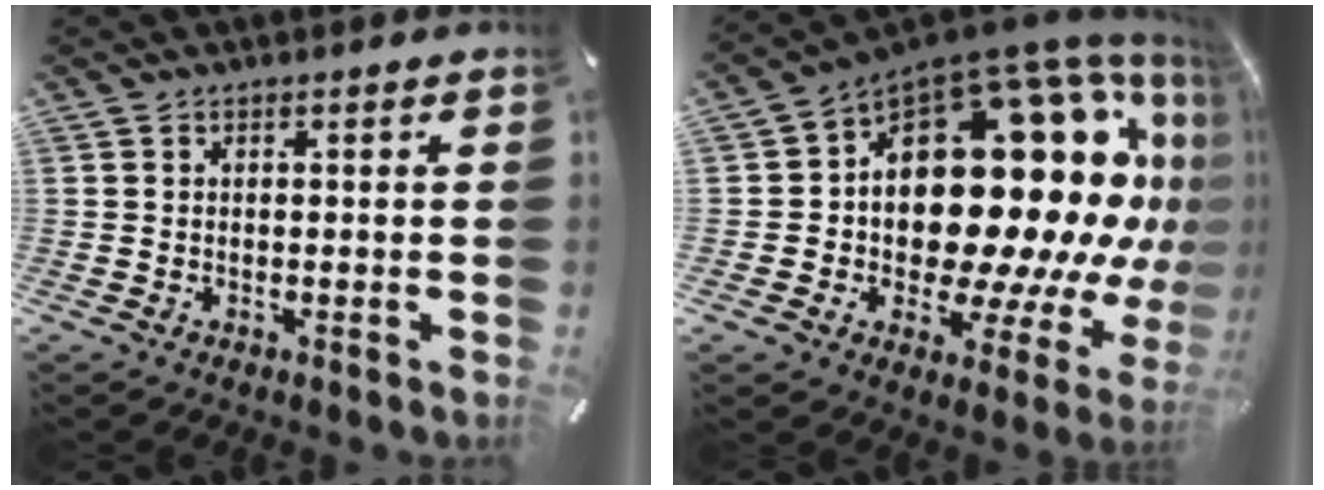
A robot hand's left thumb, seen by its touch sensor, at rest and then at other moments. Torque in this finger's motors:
{"motor_torque": [2.43, 2.57, 1.36, 0.53, 0.39]}